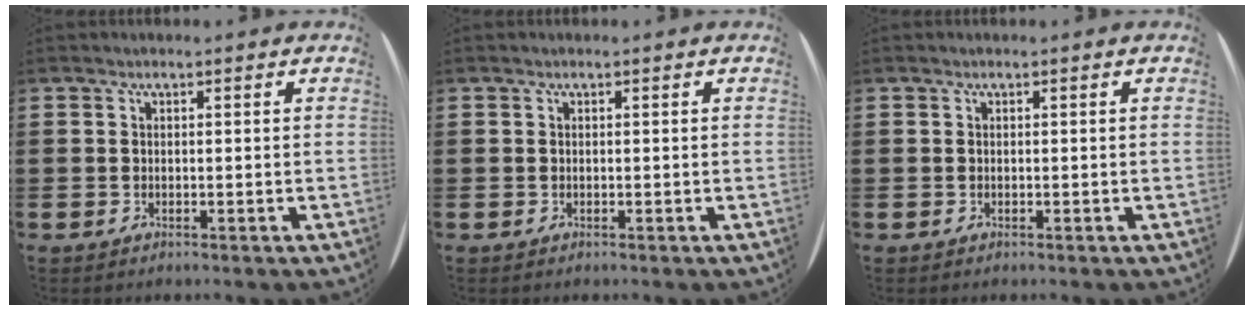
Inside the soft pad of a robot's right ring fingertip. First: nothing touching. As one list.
[{"total": 0.0}, {"total": 0.0}]